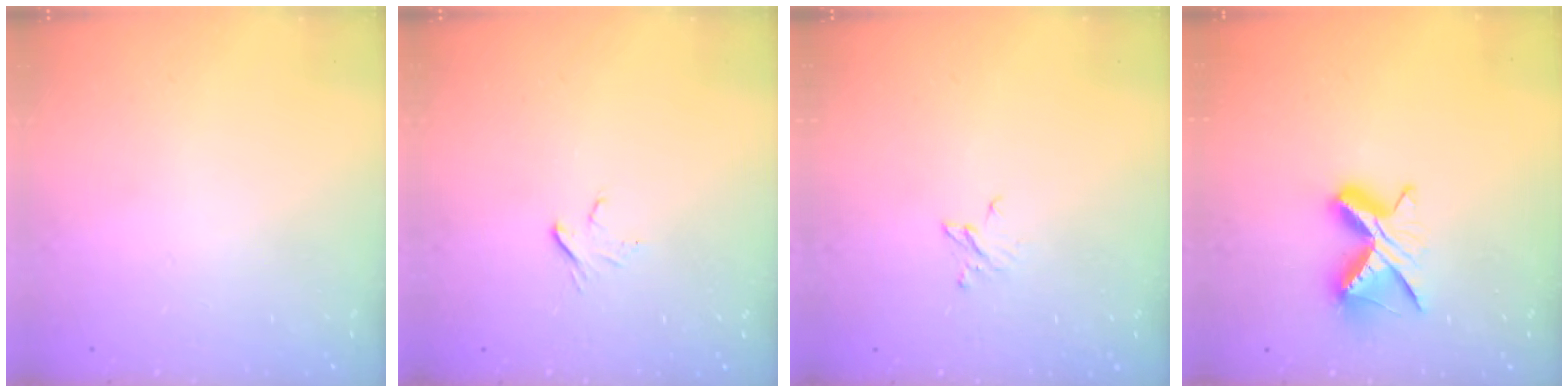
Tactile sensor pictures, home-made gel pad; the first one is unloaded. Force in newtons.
{"total": 3.4, "press": 3.4, "slide": 0.3}
{"total": 2.9, "press": 2.9, "slide": 0.2}
{"total": 8.7, "press": 8.6, "slide": 1.2}